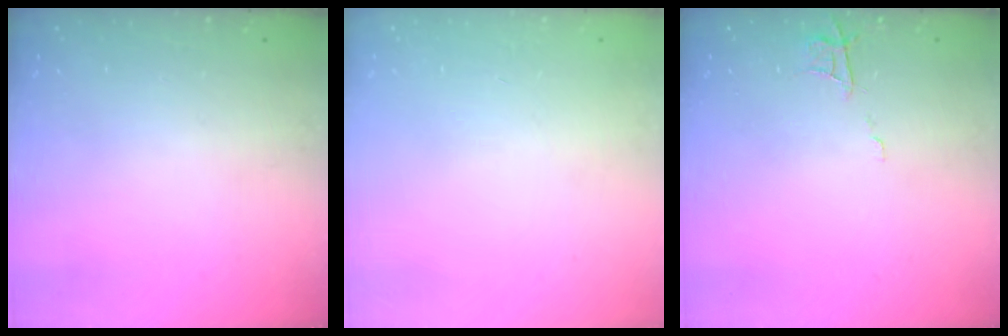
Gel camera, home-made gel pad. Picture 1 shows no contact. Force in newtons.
{"total": 0.0}
{"total": 4.9, "press": 4.9, "slide": 0.4}